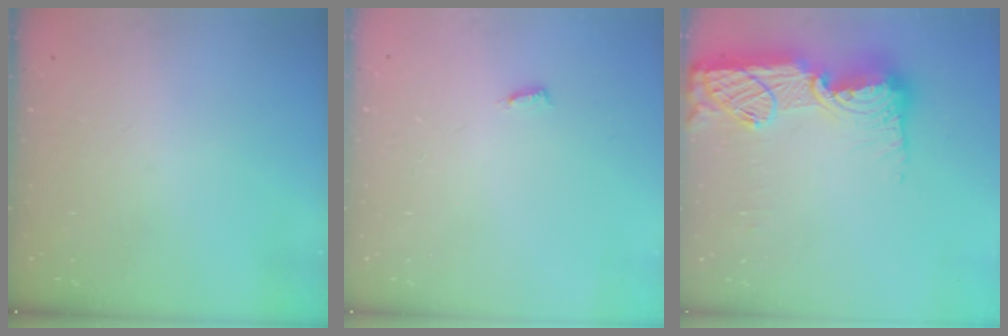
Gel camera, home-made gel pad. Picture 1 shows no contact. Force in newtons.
{"total": 3.1, "press": 3.1, "slide": 0.2}
{"total": 21.2, "press": 21.2, "slide": 1.2}